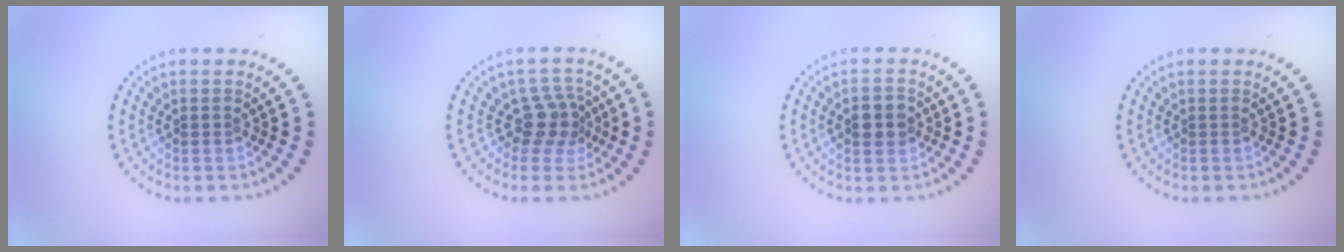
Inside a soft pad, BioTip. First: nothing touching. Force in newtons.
{"total": 2.9, "press": 2.2, "slide": 1.9}
{"total": 2.9, "press": 2.9, "slide": 0.1}
{"total": 0.0}